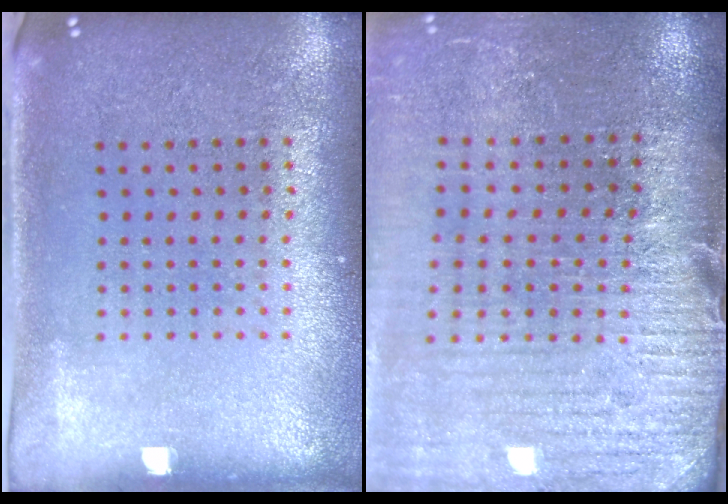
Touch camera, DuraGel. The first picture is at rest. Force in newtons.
{"total": 4.0, "press": 3.6, "slide": 1.9}